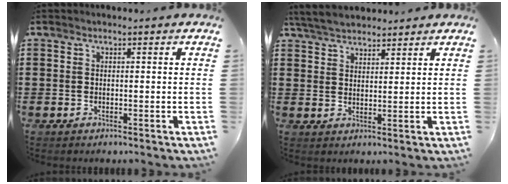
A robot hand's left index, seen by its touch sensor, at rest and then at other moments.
{"total": 4.8, "force": [4.4, 1.3, 1.4], "torque": [-0.042, -0.003, 0.083]}